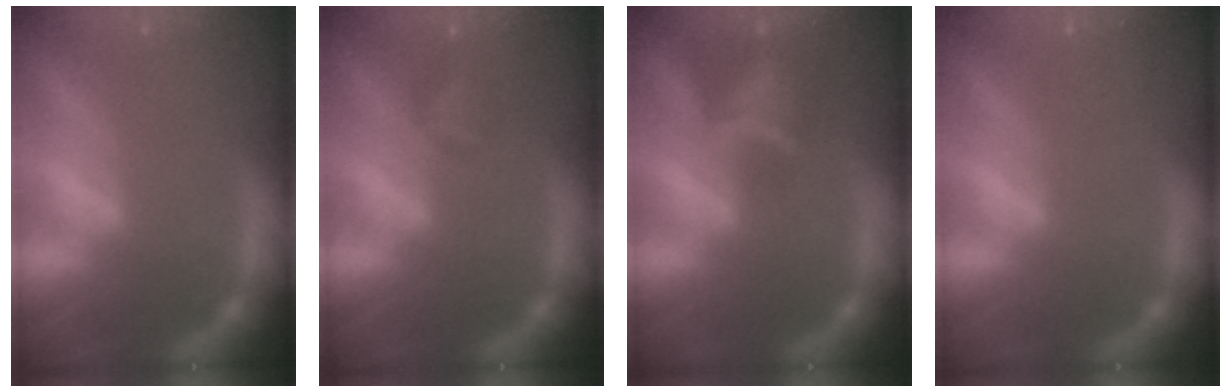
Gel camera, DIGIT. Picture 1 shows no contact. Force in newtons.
{"total": 1.9}
{"total": 4.4}
{"total": 0.0}